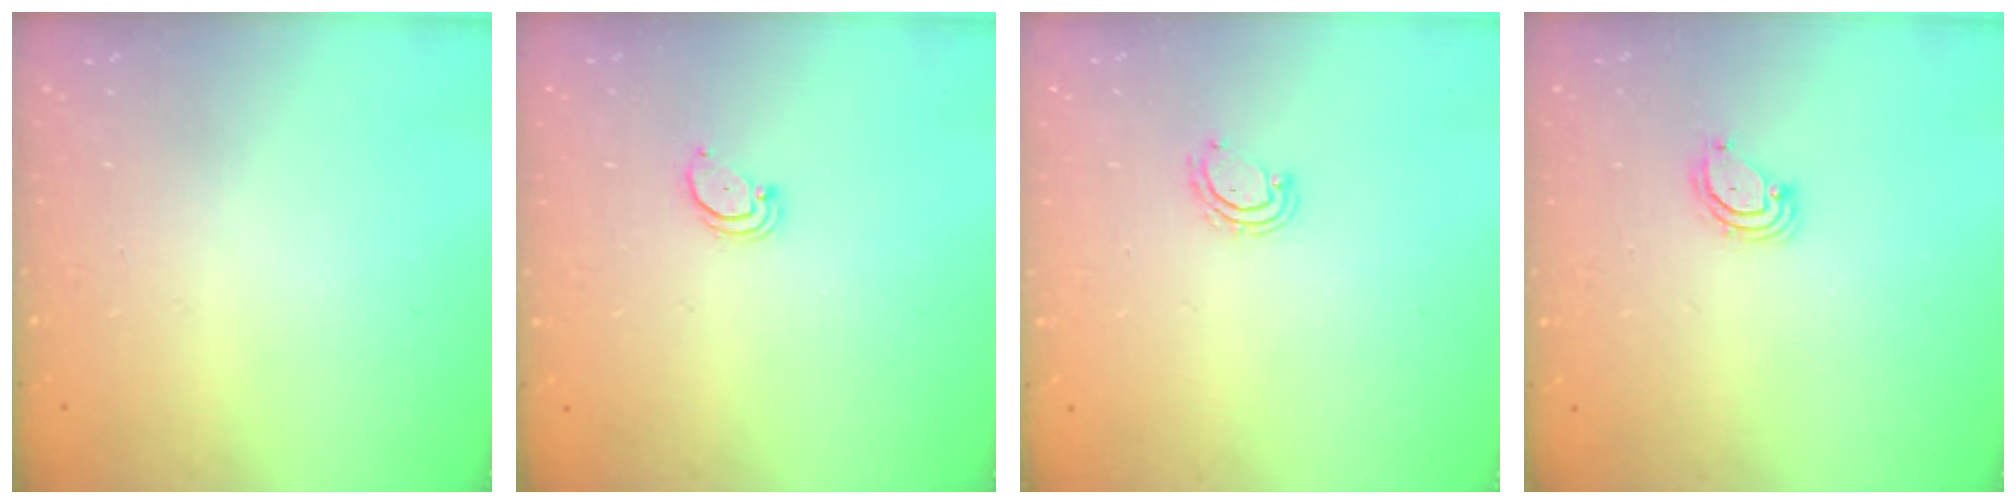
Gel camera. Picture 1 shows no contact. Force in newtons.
{"total": 2.0, "press": 2.0, "slide": 0.2}
{"total": 3.2, "press": 3.1, "slide": 0.2}
{"total": 3.8, "press": 3.8, "slide": 0.2}